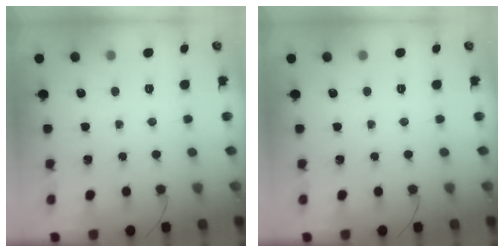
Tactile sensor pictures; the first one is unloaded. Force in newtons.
{"total": 0.0}